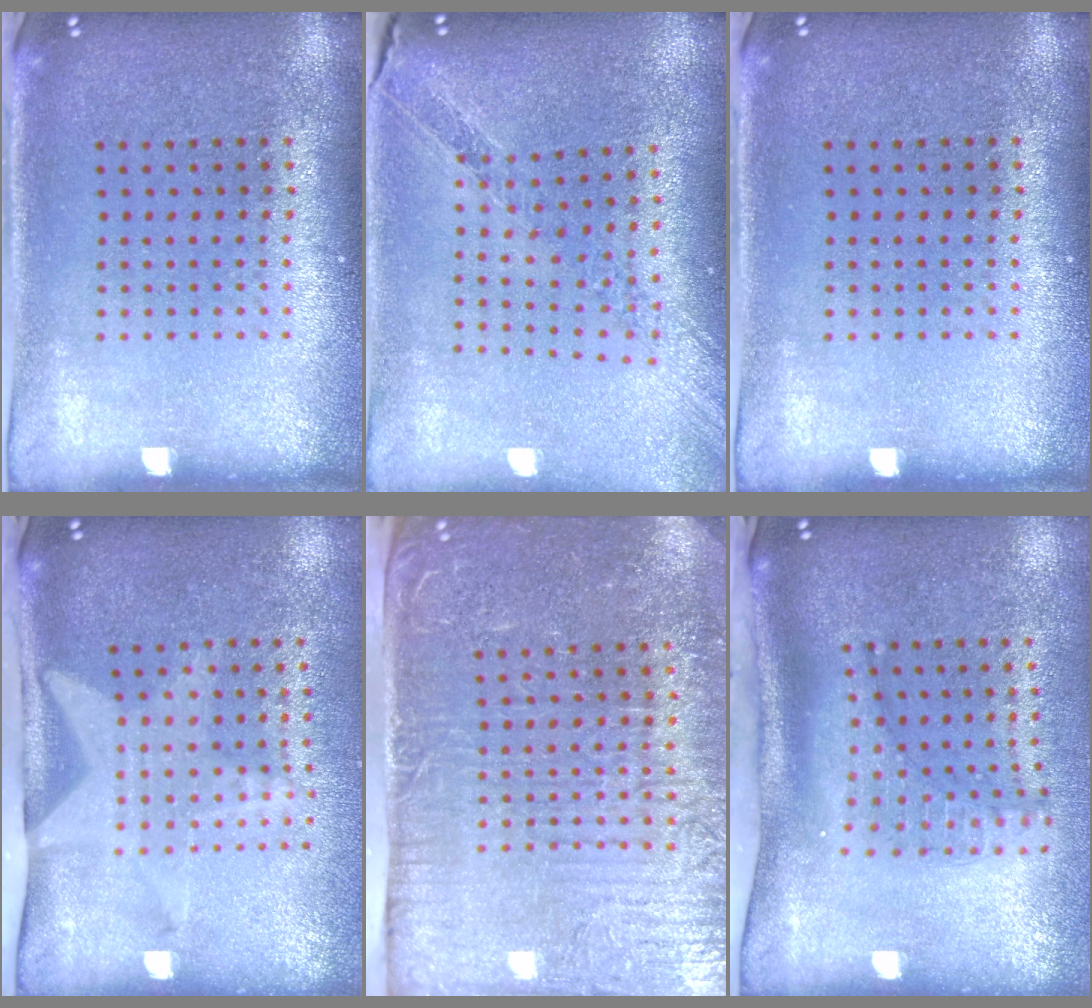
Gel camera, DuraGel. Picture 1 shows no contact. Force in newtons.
{"total": 1.1, "press": 1.1, "slide": 0.1}
{"total": 0.0}
{"total": 1.9, "press": 1.5, "slide": 1.1}
{"total": 5.2, "press": 4.5, "slide": 2.7}
{"total": 1.8, "press": 1.4, "slide": 1.1}